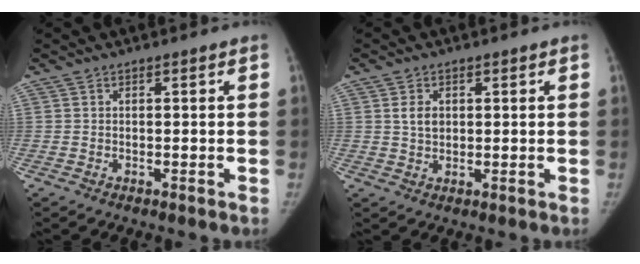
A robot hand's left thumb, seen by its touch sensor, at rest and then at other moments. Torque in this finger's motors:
{"motor_torque": [-0.04, 0.20, 0.53, -0.42, 0.01]}